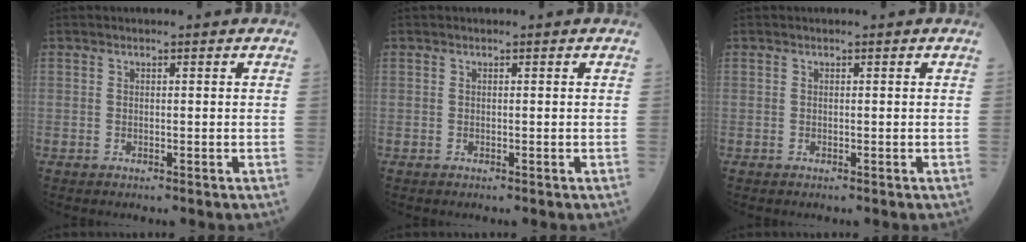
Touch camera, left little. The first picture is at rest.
{"total": 0.0}
{"total": 0.0}